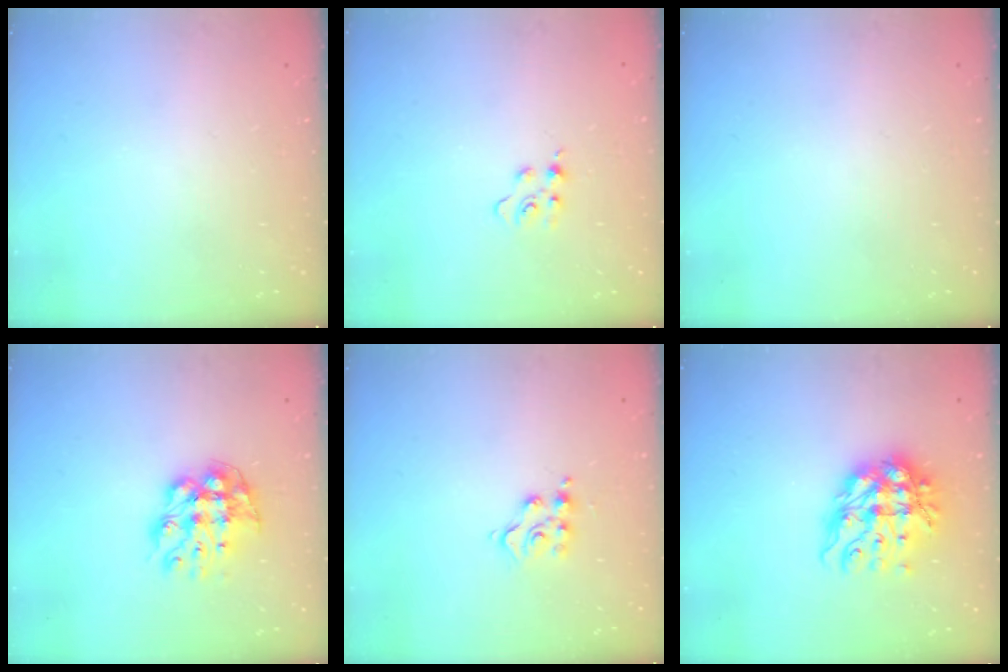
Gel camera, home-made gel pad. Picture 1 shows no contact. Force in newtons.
{"total": 5.3, "press": 5.3, "slide": 0.7}
{"total": 0.0}
{"total": 11.5, "press": 11.4, "slide": 0.9}
{"total": 7.6, "press": 7.5, "slide": 0.3}
{"total": 12.1, "press": 11.9, "slide": 1.7}